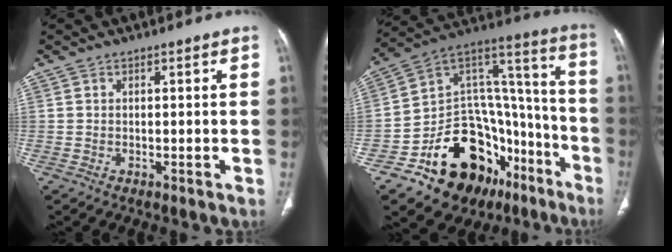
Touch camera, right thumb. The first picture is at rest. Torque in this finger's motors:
{"motor_torque": [3.24, 1.42, 1.45, -1.32, 0.35]}